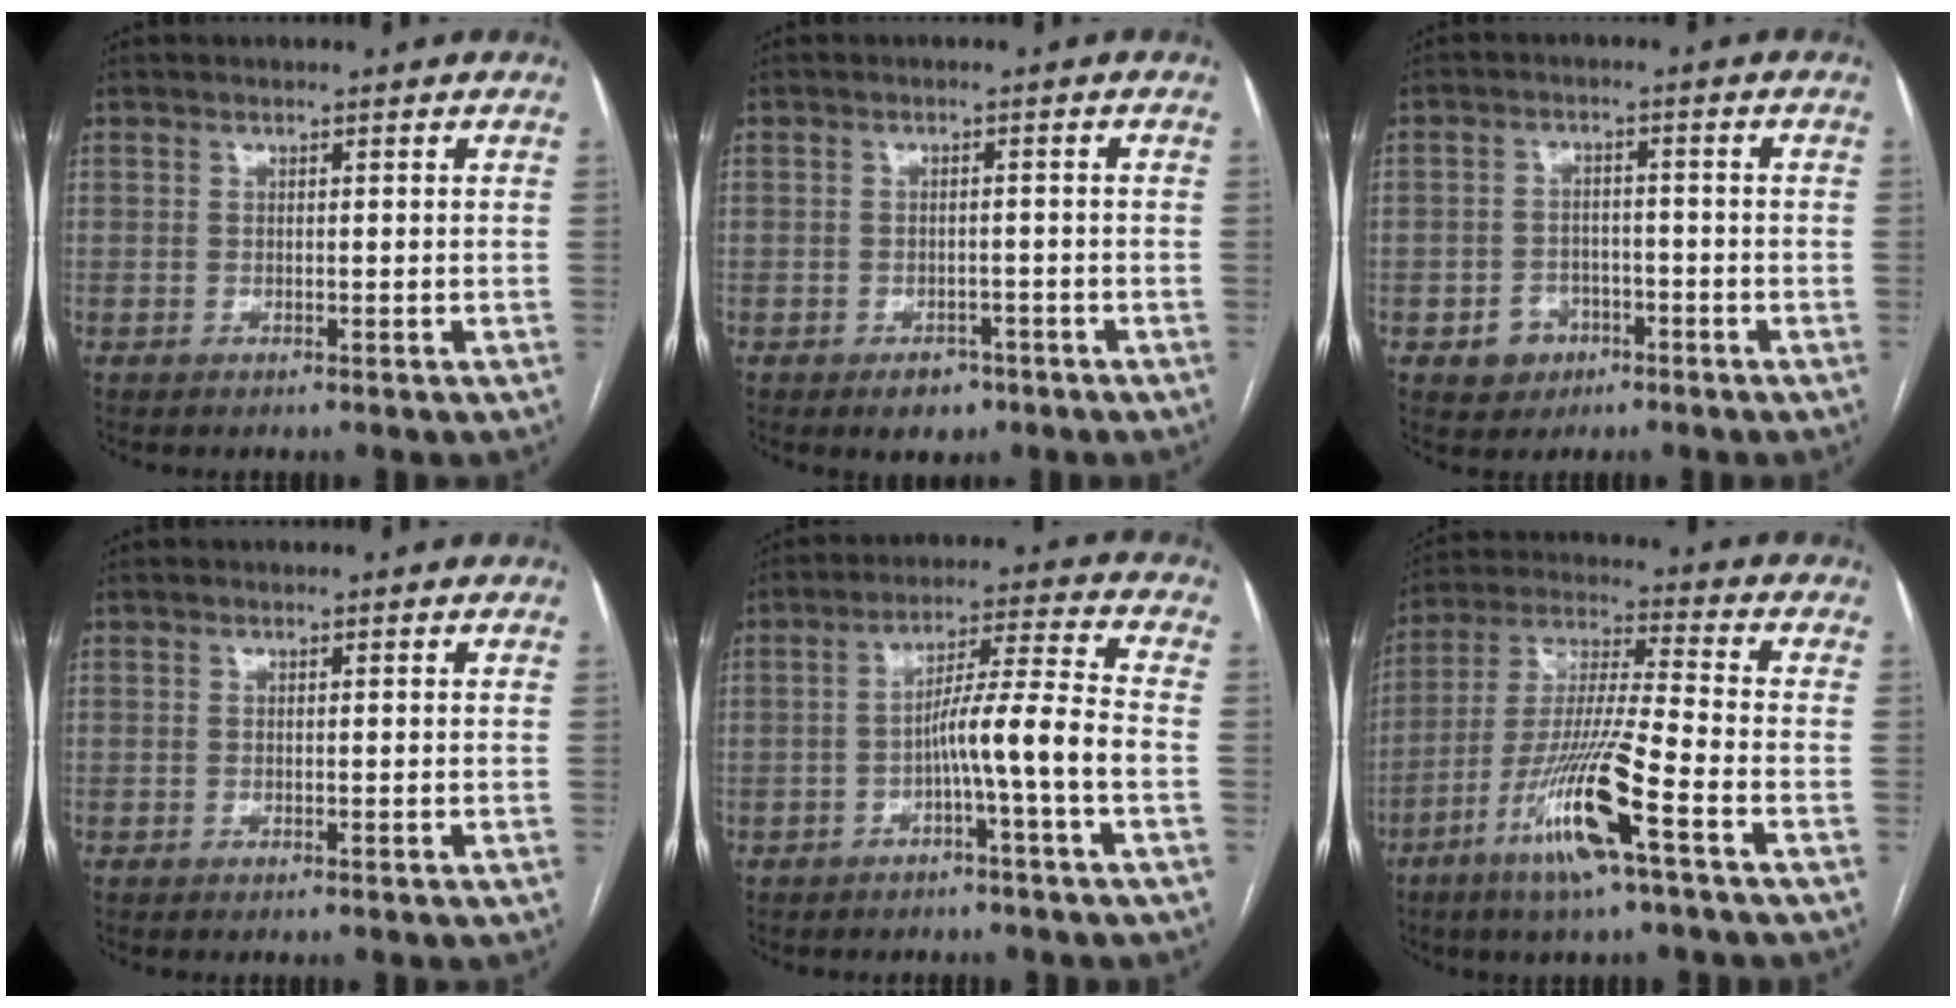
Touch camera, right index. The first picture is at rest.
{"total": 3.5, "force": [-2.2, 2.3, 1.4], "torque": [-0.013, 0.005, -0.023]}
{"total": 4.6, "force": [-2.2, 3.9, 1.2], "torque": [-0.011, 0.011, -0.024]}
{"total": 0.0}
{"total": 10.1, "force": [-3.1, -2.2, 9.3], "torque": [-0.154, 0.018, -0.055]}
{"total": 14.3, "force": [-7.1, 0.0, 12.4], "torque": [-0.253, -0.018, -0.134]}